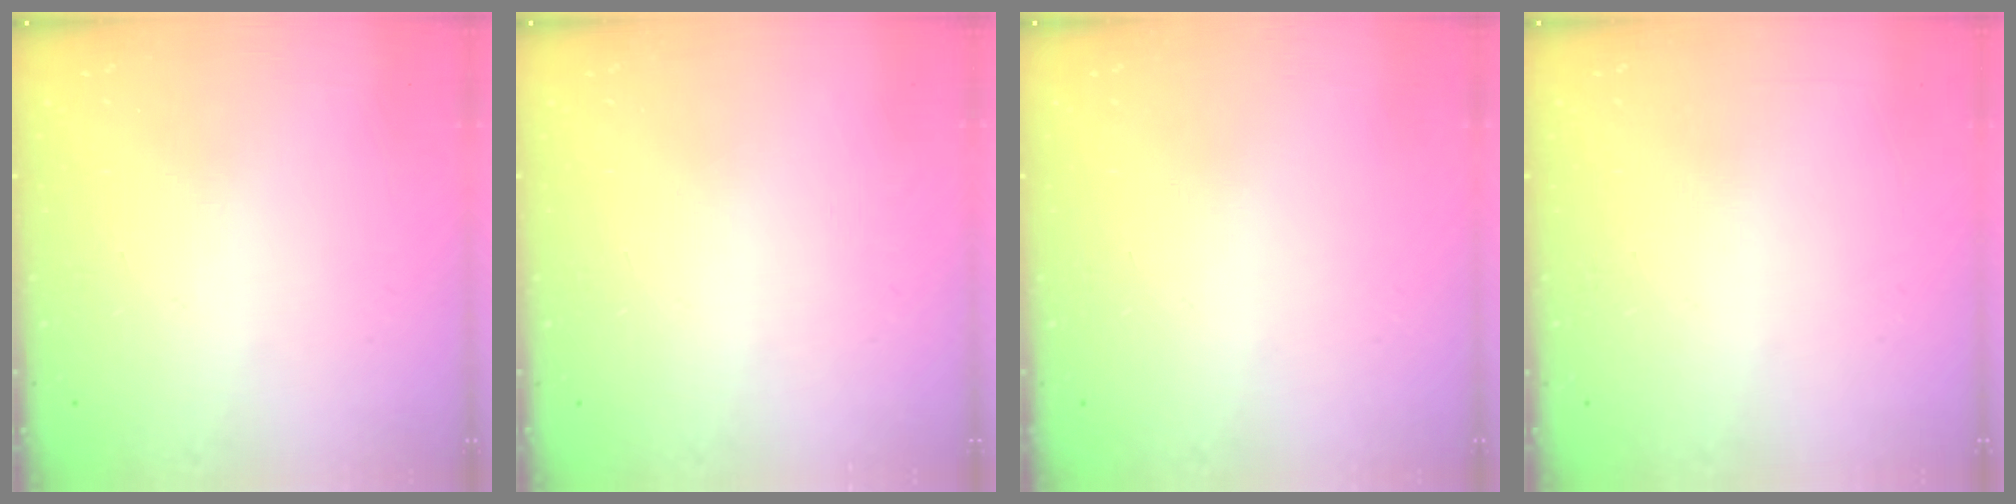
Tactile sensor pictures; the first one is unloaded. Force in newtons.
{"total": 0.0}
{"total": 0.0}
{"total": 0.0}